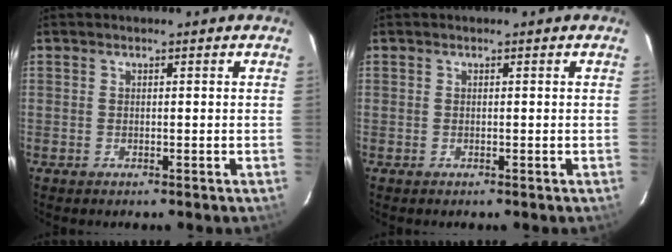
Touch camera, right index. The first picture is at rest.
{"total": 0.0}